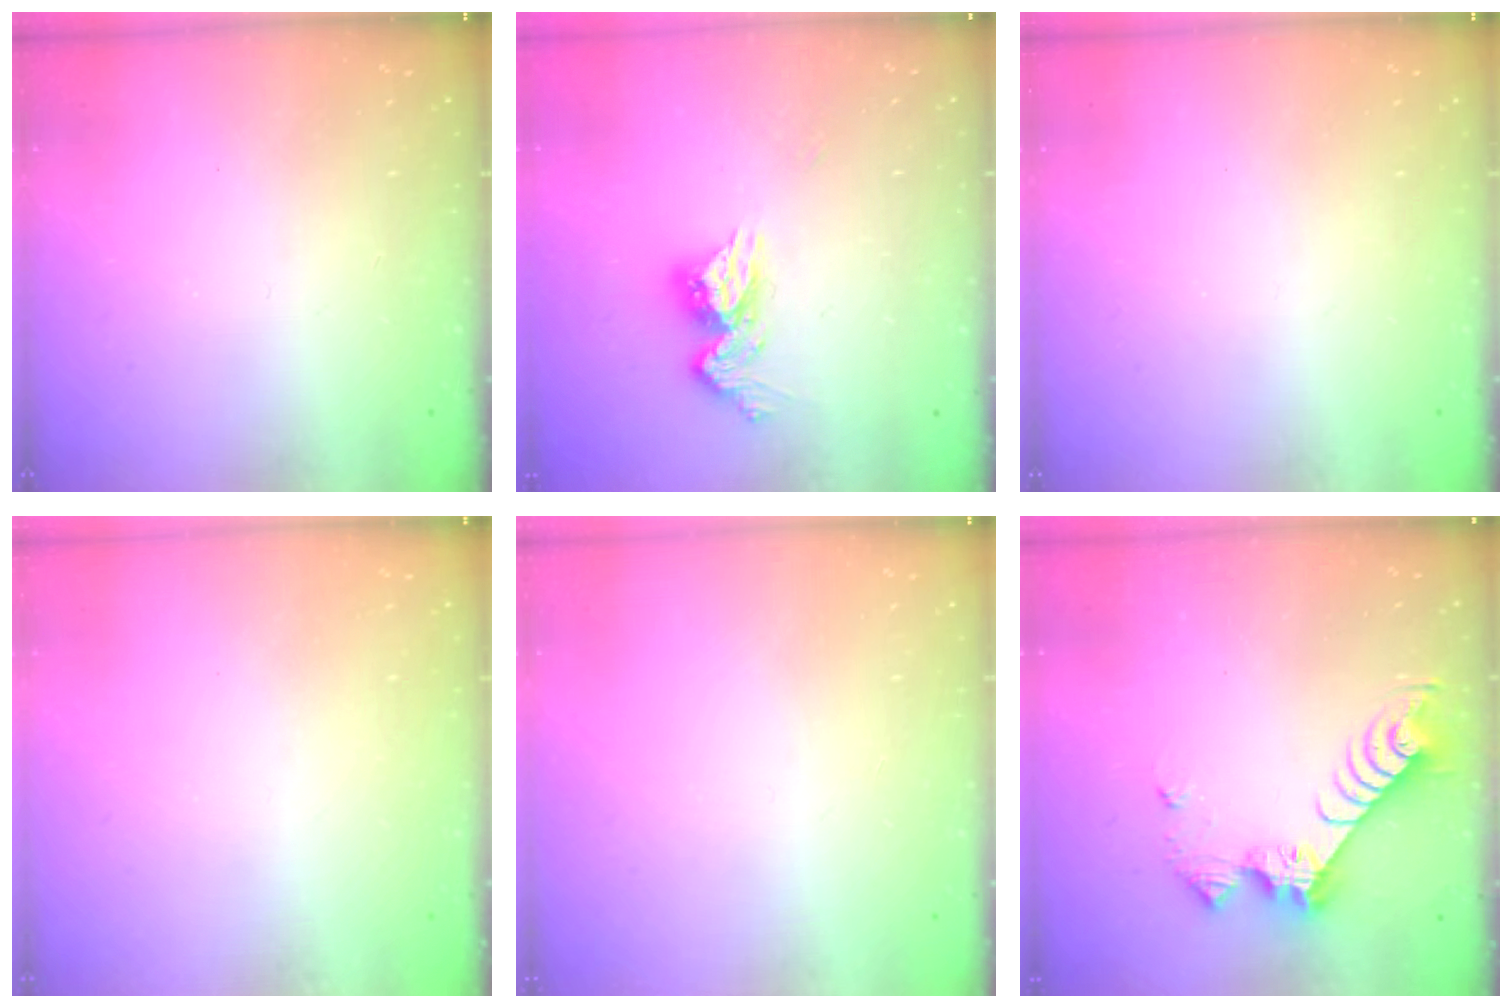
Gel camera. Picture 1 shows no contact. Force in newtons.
{"total": 10.7, "press": 10.6, "slide": 1.0}
{"total": 0.0}
{"total": 0.0}
{"total": 0.0}
{"total": 10.0, "press": 9.9, "slide": 0.5}